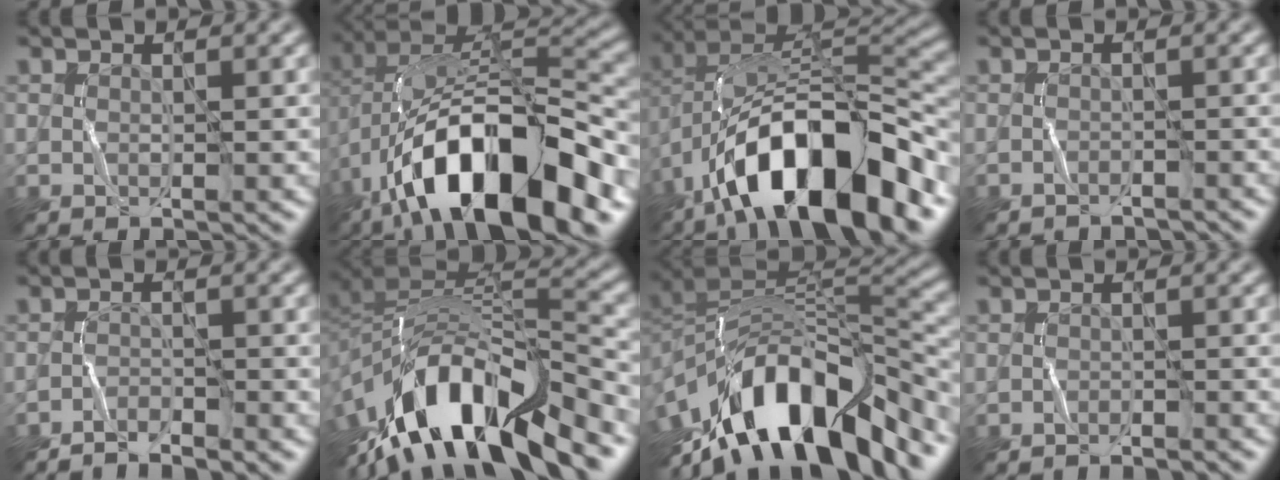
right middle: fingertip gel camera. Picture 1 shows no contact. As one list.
[{"total": 15.1, "force": [-7.0, 6.8, 11.5], "torque": [-0.193, 0.023, -0.121]}, {"total": 13.7, "force": [-7.0, 5.6, 10.4], "torque": [-0.168, 0.016, -0.122]}, {"total": 1.4, "force": [-1.4, 0.0, -0.2], "torque": [0.005, 0.000, -0.024]}, {"total": 2.5, "force": [-2.4, 0.0, 0.5], "torque": [-0.013, 0.009, -0.047]}, {"total": 12.6, "force": [-7.6, 4.9, 8.8], "torque": [-0.154, 0.022, -0.129]}, {"total": 13.8, "force": [-8.0, 6.1, 9.5], "torque": [-0.158, 0.023, -0.149]}, {"total": 1.7, "force": [-1.7, -0.1, -0.1], "torque": [0.002, 0.007, -0.026]}]